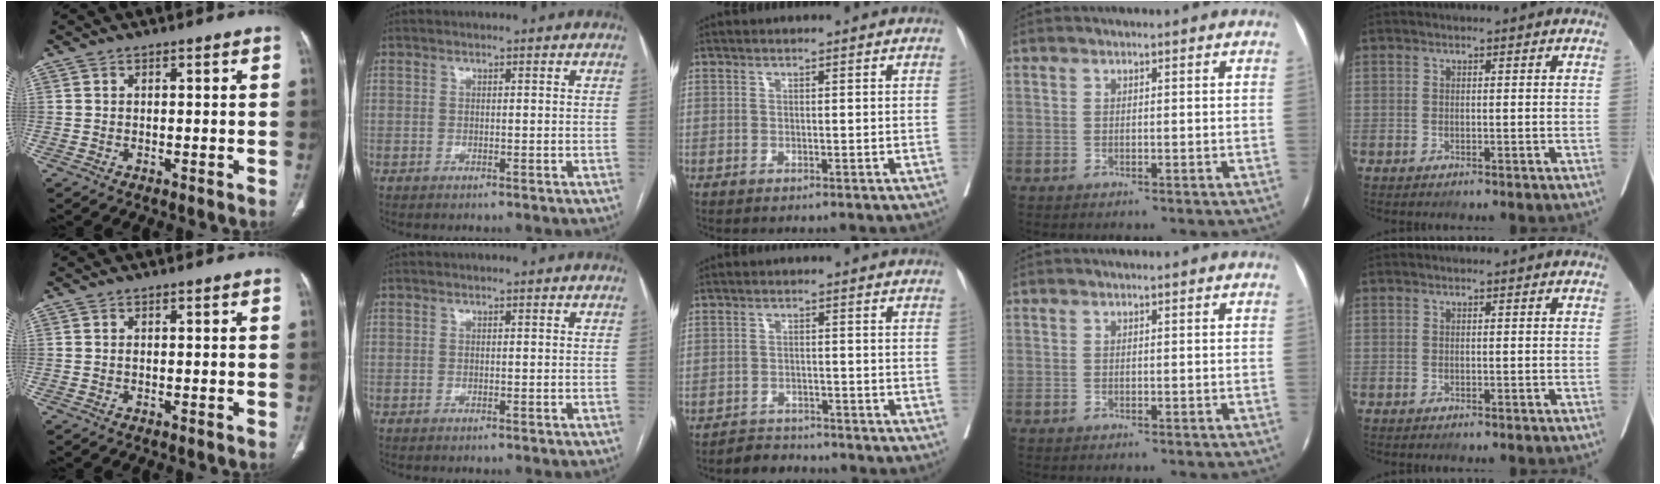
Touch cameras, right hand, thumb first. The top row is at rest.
{"middle": {"total": 2.9, "force": [-2.7, 0.7, -0.8], "torque": [0.009, -0.007, -0.046]}}